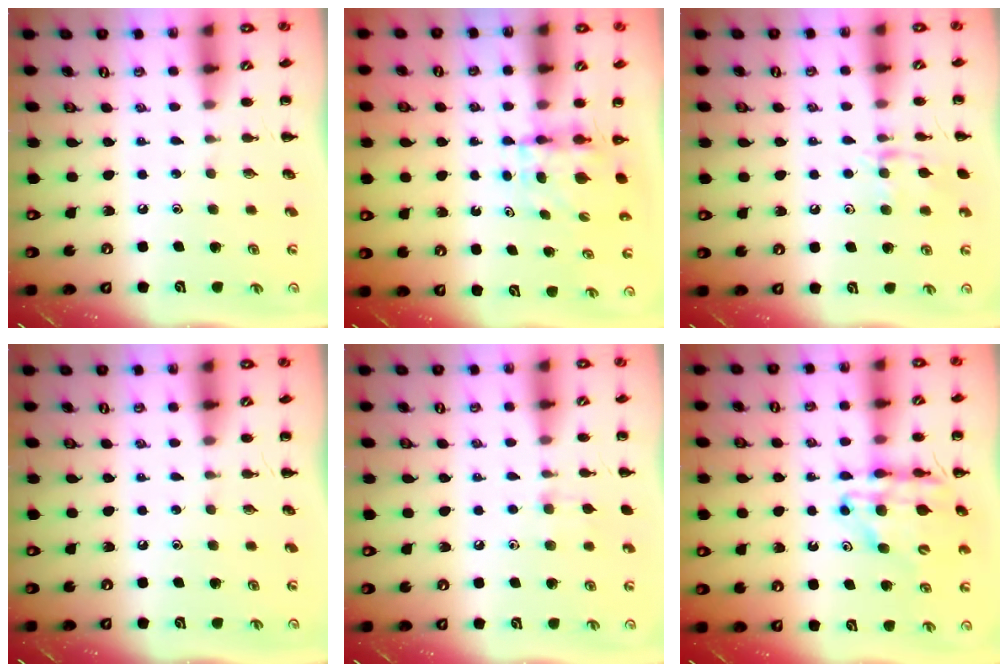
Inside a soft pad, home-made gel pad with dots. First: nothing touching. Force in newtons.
{"total": 3.9, "press": 3.9, "slide": 0.3}
{"total": 10.1, "press": 10.1, "slide": 0.7}
{"total": 0.0}
{"total": 6.0, "press": 5.6, "slide": 2.0}
{"total": 12.5, "press": 12.0, "slide": 3.6}